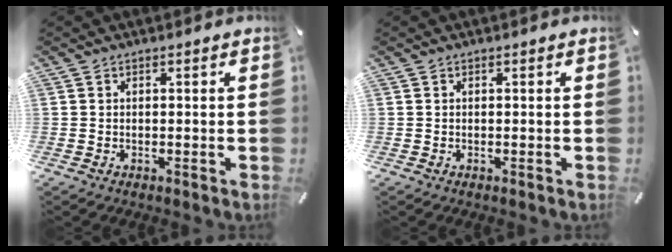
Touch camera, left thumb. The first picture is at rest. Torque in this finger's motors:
{"motor_torque": [0.00, 0.00, -0.05, 0.00, 0.00]}